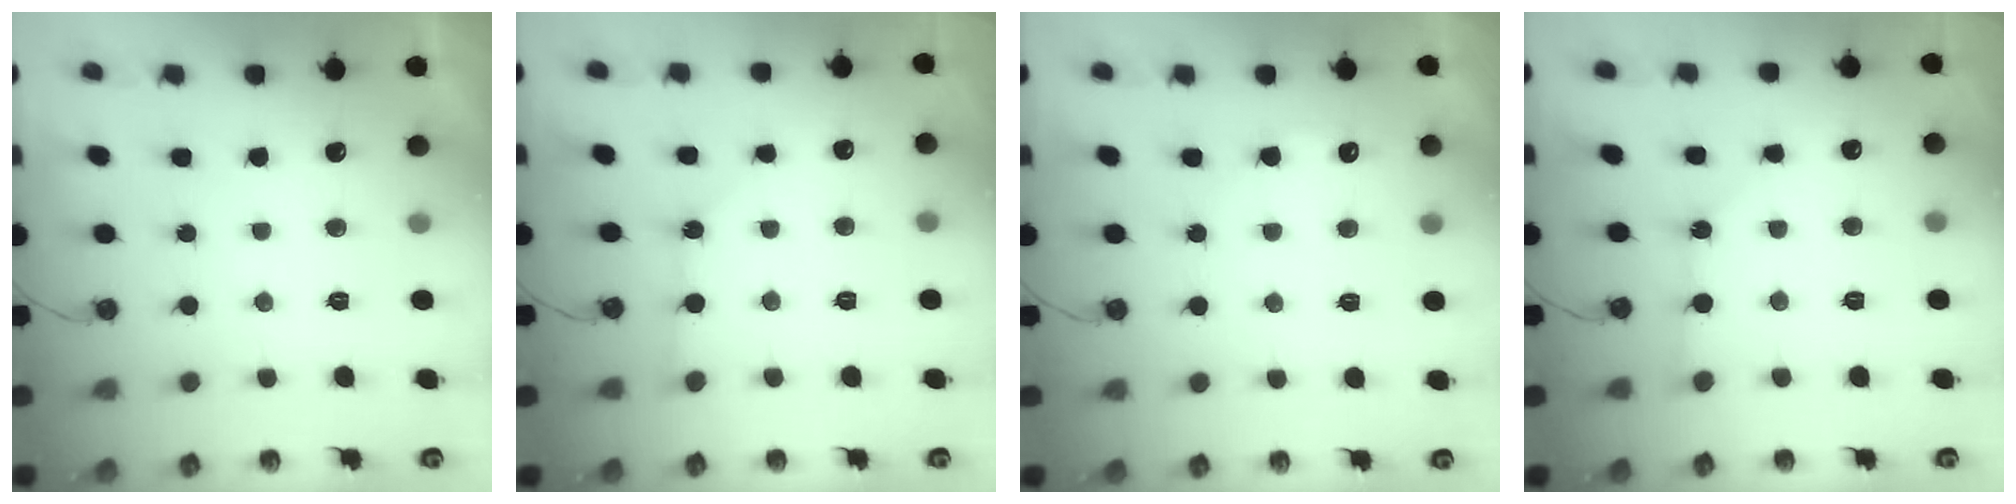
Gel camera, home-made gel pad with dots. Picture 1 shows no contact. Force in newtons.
{"total": 3.0, "press": 2.9, "slide": 0.4}
{"total": 3.9, "press": 3.9, "slide": 0.5}
{"total": 3.0, "press": 2.9, "slide": 0.4}